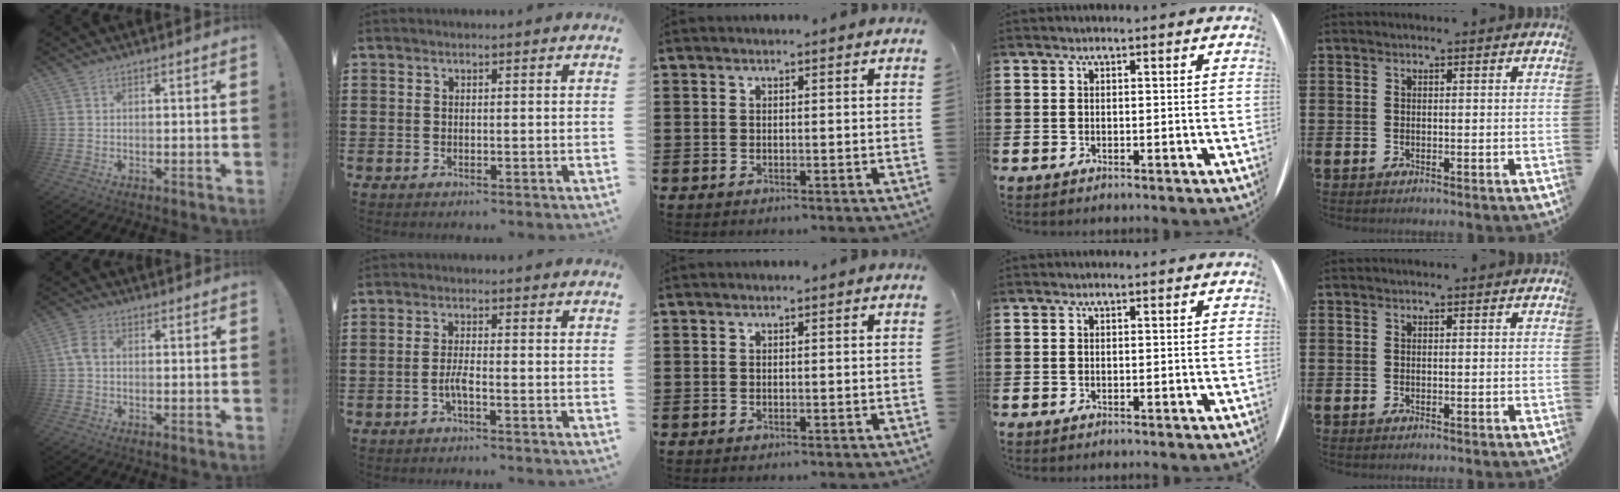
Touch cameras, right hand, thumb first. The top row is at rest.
{"thumb": {"total": 4.5, "force": [0.3, 3.0, 3.4], "torque": [-0.073, 0.007, 0.006]}, "index": {"total": 2.5, "force": [-1.3, 0.2, 2.1], "torque": [-0.048, -0.005, -0.024]}}